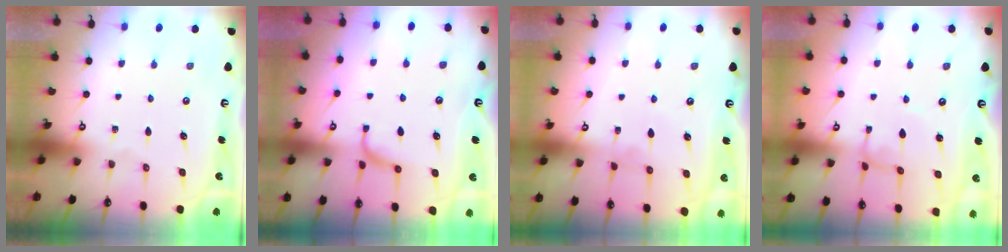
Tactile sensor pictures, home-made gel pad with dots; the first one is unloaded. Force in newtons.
{"total": 1.7, "press": 1.6, "slide": 0.5}
{"total": 0.9, "press": 0.8, "slide": 0.3}
{"total": 1.3, "press": 1.2, "slide": 0.3}